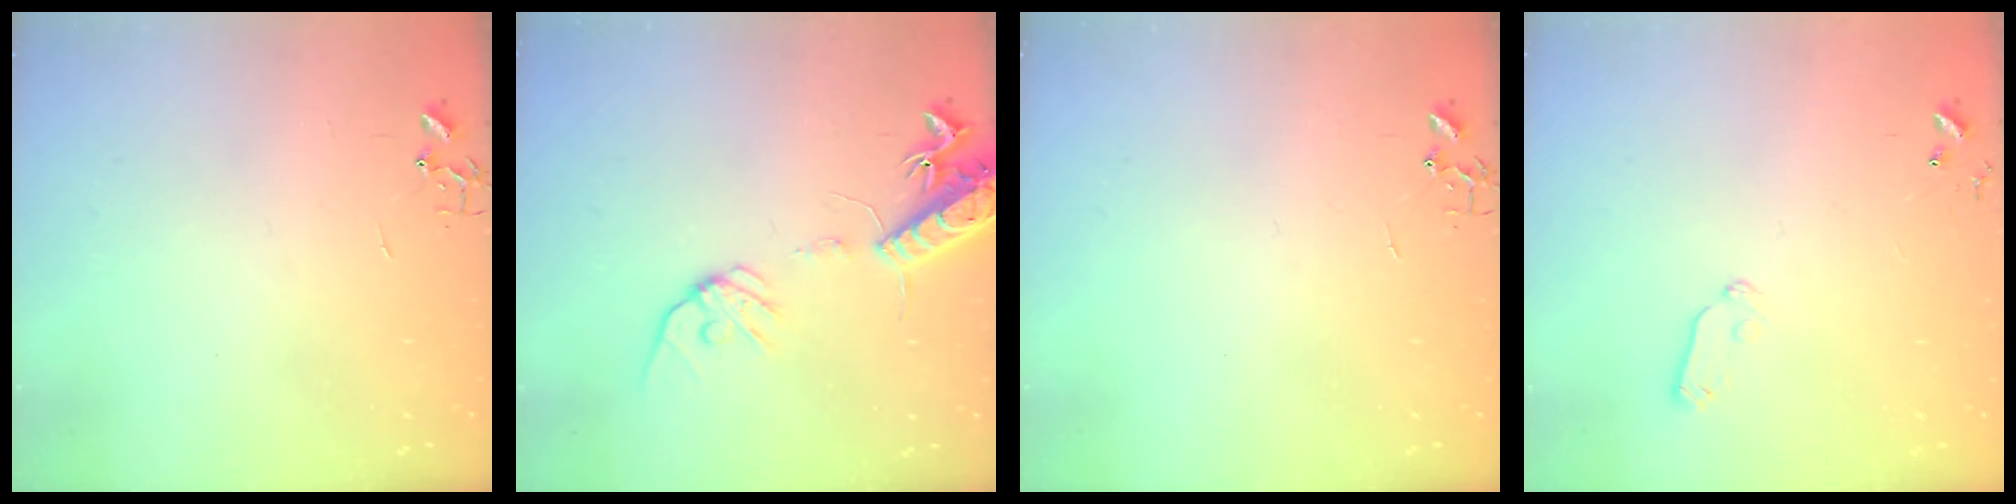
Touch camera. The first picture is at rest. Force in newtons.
{"total": 16.4, "press": 16.1, "slide": 3.0}
{"total": 0.0}
{"total": 5.9, "press": 5.9, "slide": 0.8}